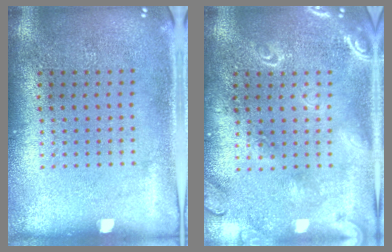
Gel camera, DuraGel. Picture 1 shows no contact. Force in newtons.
{"total": 1.9, "press": 1.9, "slide": 0.2}